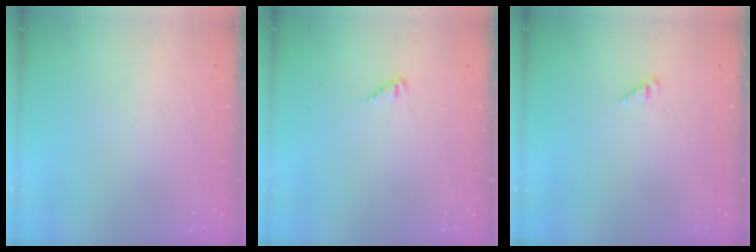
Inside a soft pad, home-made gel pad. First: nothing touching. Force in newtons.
{"total": 0.7, "press": 0.7, "slide": 0.3}
{"total": 1.4, "press": 1.4, "slide": 0.3}